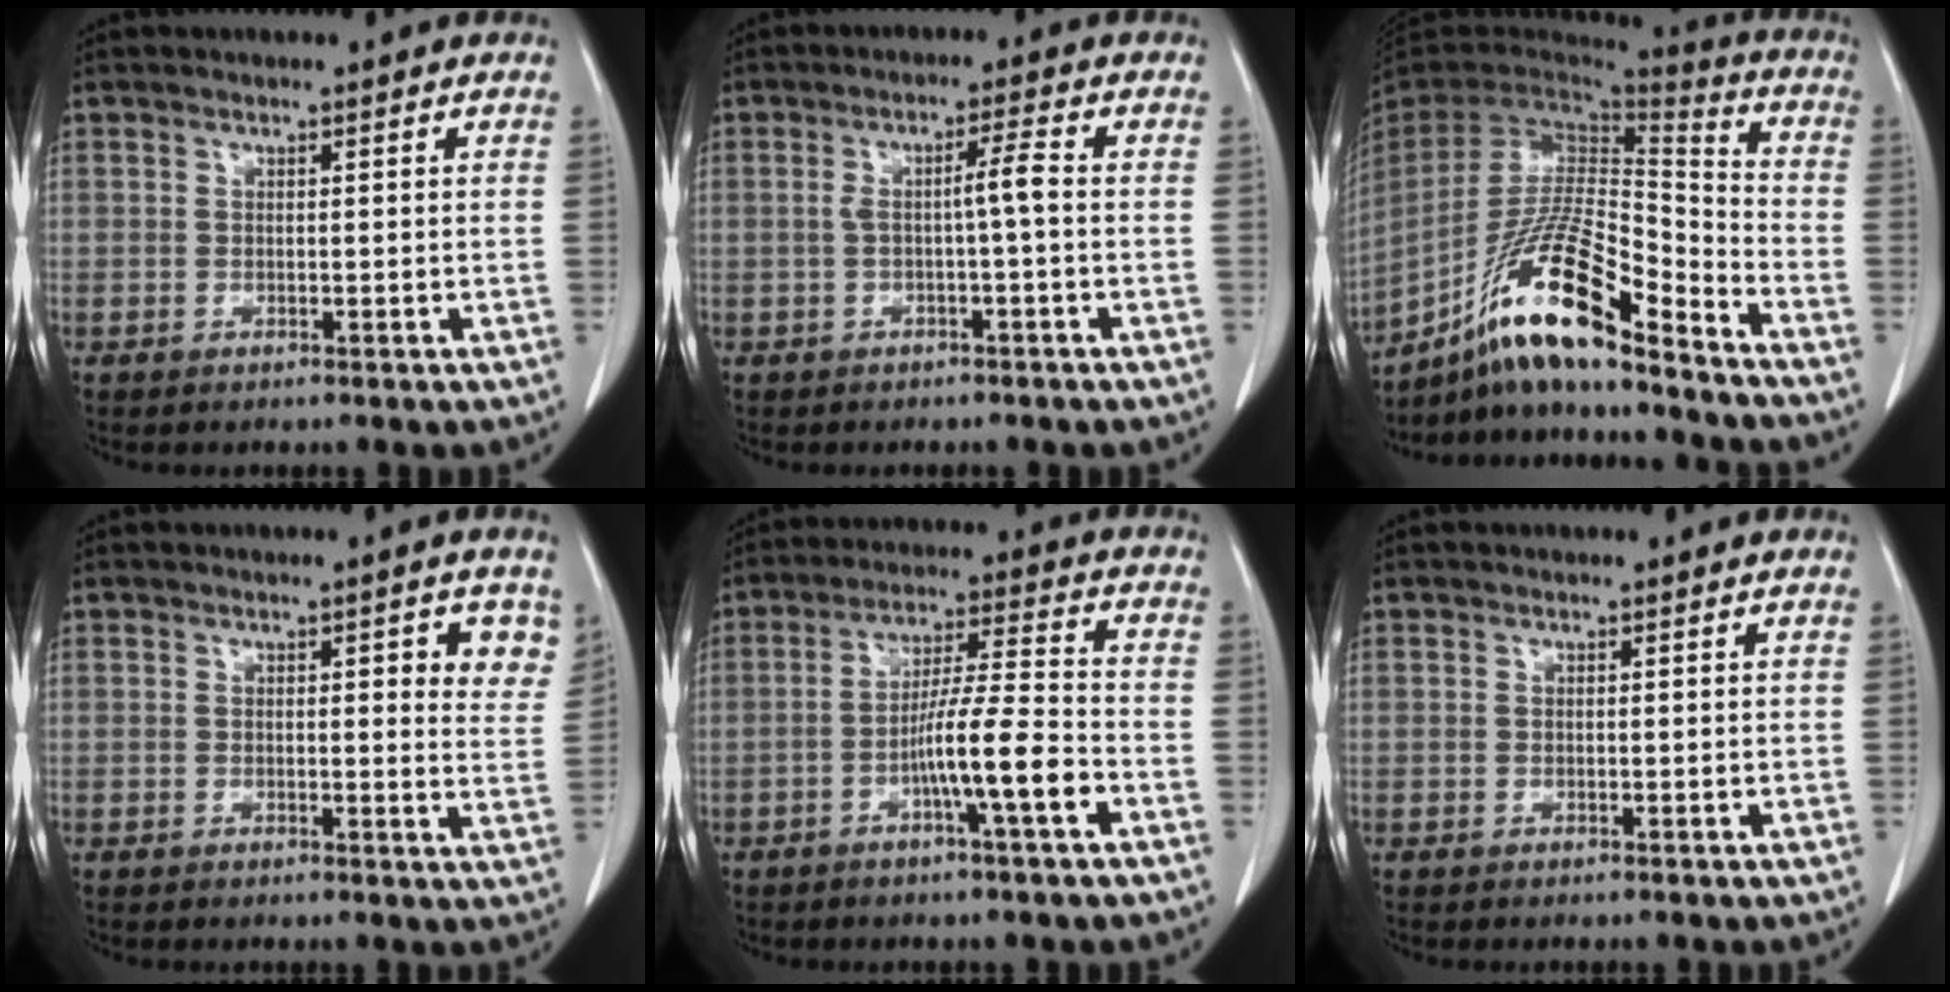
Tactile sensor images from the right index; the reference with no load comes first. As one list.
[{"total": 3.4, "force": [-0.4, -0.2, 3.4], "torque": [-0.061, 0.009, -0.004]}, {"total": 19.2, "force": [-13.5, 2.1, 13.5], "torque": [-0.281, -0.011, -0.247]}, {"total": 5.0, "force": [2.0, 1.4, 4.3], "torque": [-0.040, -0.005, 0.016]}, {"total": 9.8, "force": [-3.9, -0.1, 9.0], "torque": [-0.159, 0.005, -0.068]}, {"total": 0.0}]